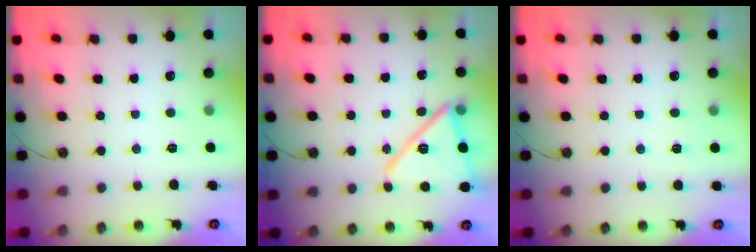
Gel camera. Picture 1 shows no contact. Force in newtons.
{"total": 16.0, "press": 16.0, "slide": 1.2}
{"total": 2.7, "press": 2.7, "slide": 0.5}